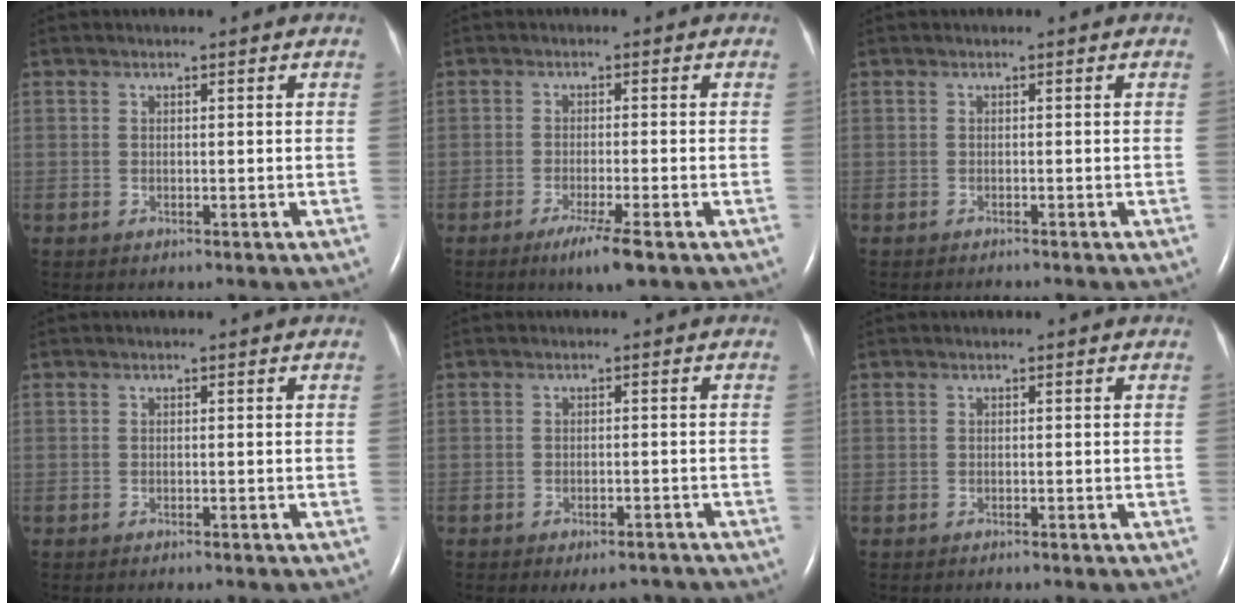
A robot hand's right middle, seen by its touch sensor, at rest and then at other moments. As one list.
[{"total": 4.9, "force": [-2.9, -0.4, 3.9], "torque": [-0.072, -0.018, -0.050]}, {"total": 1.5, "force": [-1.2, -0.4, 0.7], "torque": [-0.008, 0.000, -0.014]}, {"total": 2.5, "force": [-2.2, 0.0, 1.3], "torque": [-0.019, -0.003, -0.022]}, {"total": 6.1, "force": [-5.4, 1.8, 2.3], "torque": [-0.019, -0.005, -0.062]}, {"total": 1.5, "force": [-1.2, -0.2, 0.8], "torque": [-0.010, 0.000, -0.011]}]